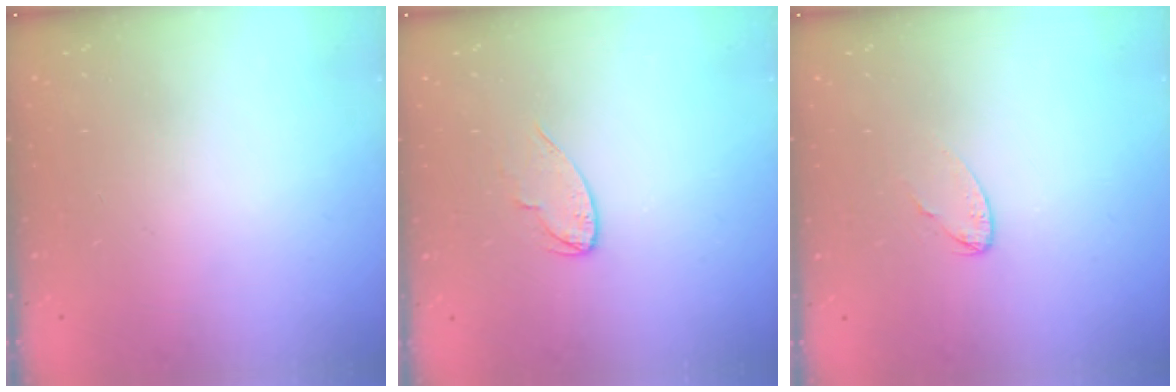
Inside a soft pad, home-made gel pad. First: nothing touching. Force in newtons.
{"total": 5.6, "press": 5.6, "slide": 0.4}
{"total": 3.9, "press": 3.9, "slide": 0.4}